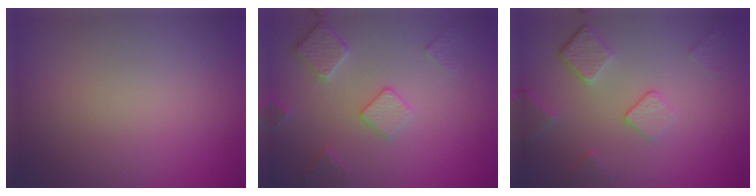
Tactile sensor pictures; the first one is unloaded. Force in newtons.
{"total": 2.9, "press": 2.8, "slide": 0.5}
{"total": 3.8, "press": 2.9, "slide": 2.4}